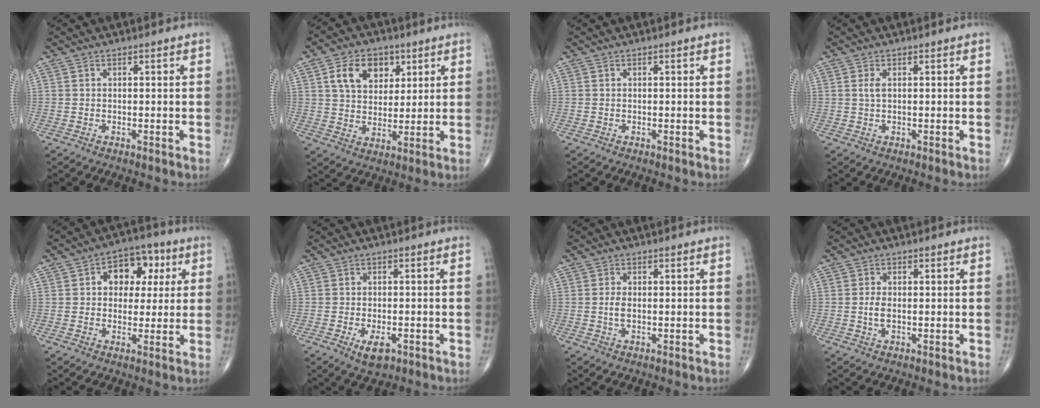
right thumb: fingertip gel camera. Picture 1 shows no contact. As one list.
[{"total": 10.3, "force": [4.1, 7.2, 6.1], "torque": [-0.073, -0.011, 0.074]}, {"total": 0.0}, {"total": 1.2, "force": [0.3, 0.4, 1.1], "torque": [-0.032, 0.004, 0.009]}, {"total": 10.1, "force": [2.8, 7.1, 6.6], "torque": [-0.046, 0.010, 0.037]}, {"total": 4.3, "force": [-1.9, 2.0, 3.3], "torque": [-0.054, -0.003, -0.025]}, {"total": 2.1, "force": [0.0, 1.0, 1.8], "torque": [-0.040, -0.002, -0.002]}, {"total": 2.4, "force": [-0.1, 1.2, 2.1], "torque": [-0.046, -0.002, -0.003]}]